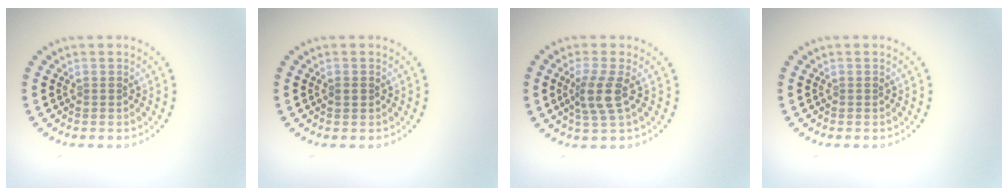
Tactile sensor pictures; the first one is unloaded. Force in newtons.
{"total": 0.9, "press": 0.9, "slide": 0.2}
{"total": 2.9, "press": 2.3, "slide": 1.8}
{"total": 0.0}